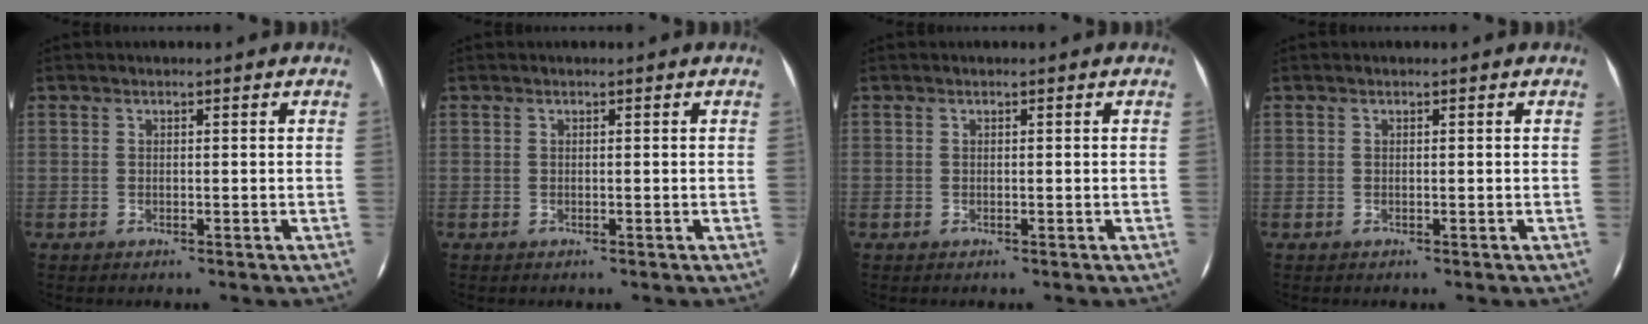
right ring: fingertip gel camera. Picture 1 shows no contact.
{"total": 0.0}
{"total": 0.0}
{"total": 0.0}